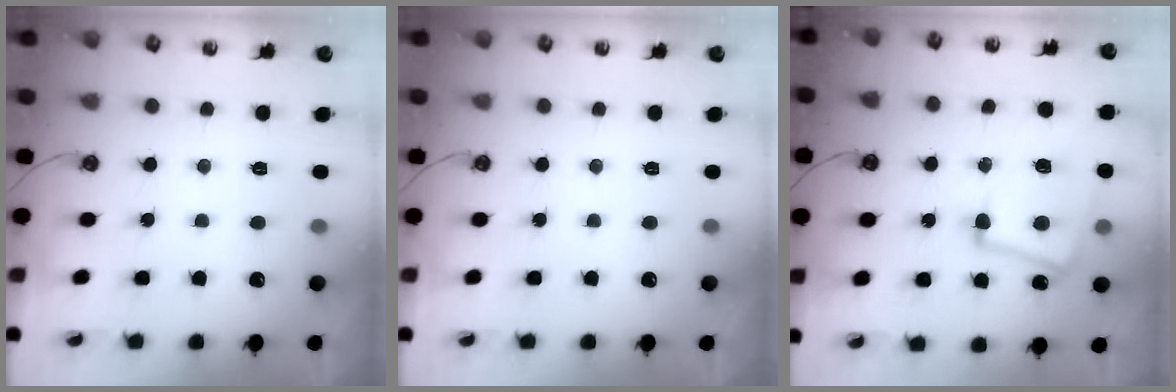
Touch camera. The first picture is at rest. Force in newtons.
{"total": 0.0}
{"total": 9.4, "press": 9.1, "slide": 2.1}